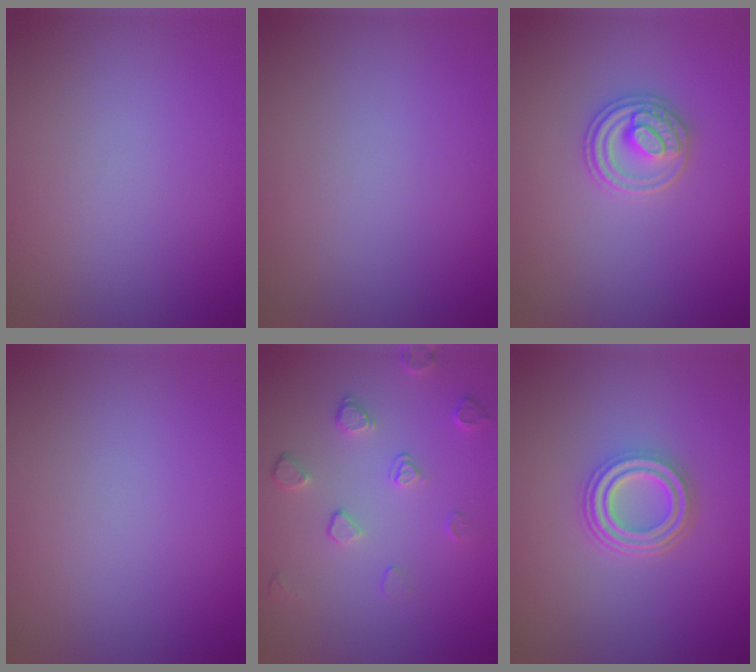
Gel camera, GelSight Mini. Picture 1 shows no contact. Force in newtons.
{"total": 0.0}
{"total": 2.8, "press": 2.7, "slide": 0.6}
{"total": 0.0}
{"total": 2.1, "press": 1.4, "slide": 1.5}
{"total": 4.5, "press": 3.3, "slide": 3.0}